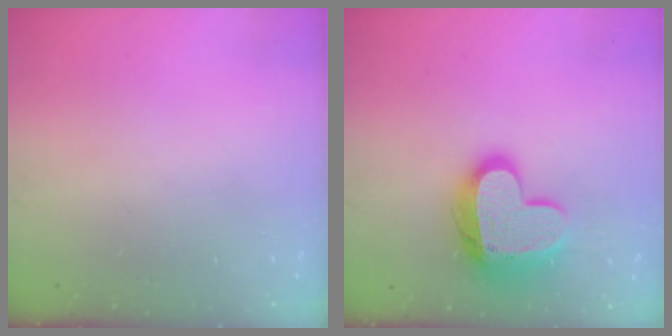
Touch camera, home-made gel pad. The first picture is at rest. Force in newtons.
{"total": 16.3, "press": 16.3, "slide": 1.0}